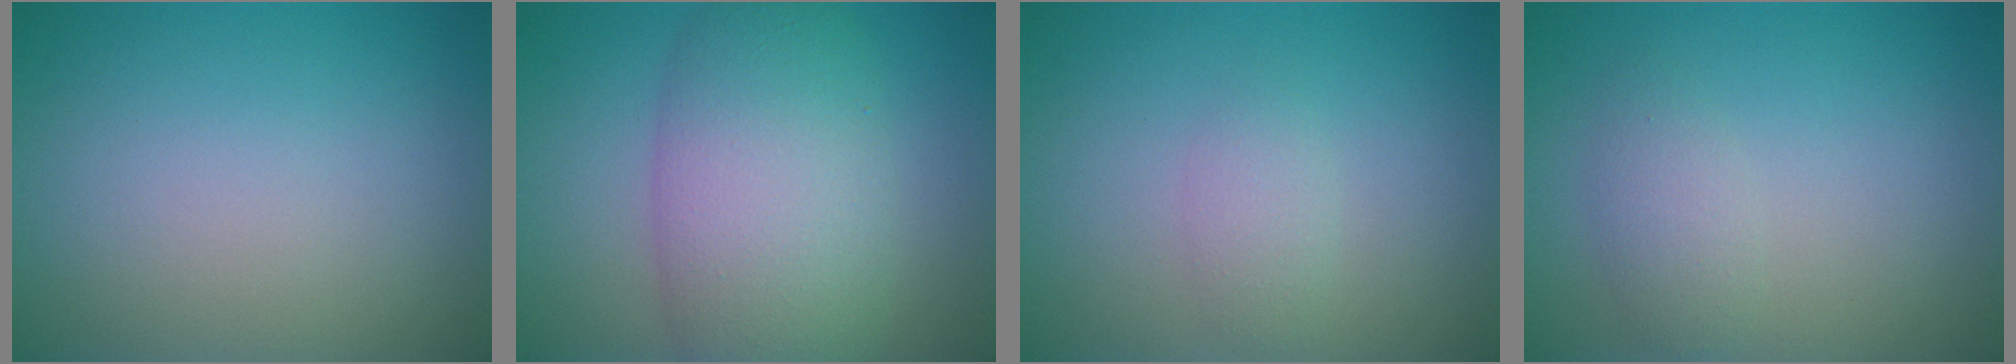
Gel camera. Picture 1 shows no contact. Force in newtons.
{"total": 9.1, "press": 9.1, "slide": 0.3}
{"total": 1.4, "press": 1.4, "slide": 0.0}
{"total": 1.9, "press": 1.9, "slide": 0.1}